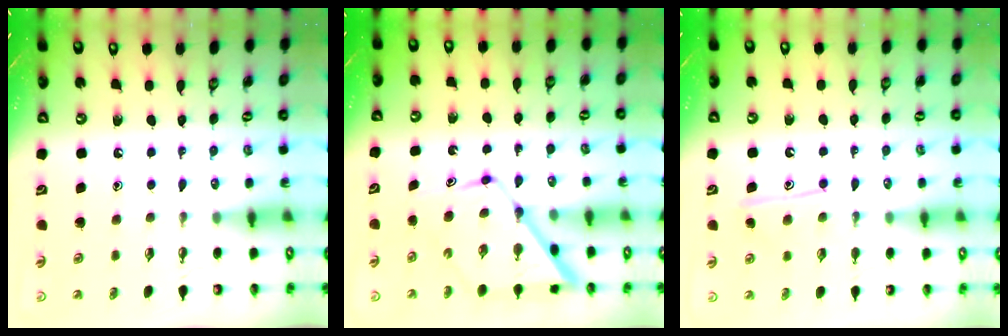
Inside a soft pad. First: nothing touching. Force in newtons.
{"total": 10.7, "press": 10.7, "slide": 1.1}
{"total": 11.5, "press": 11.4, "slide": 0.8}